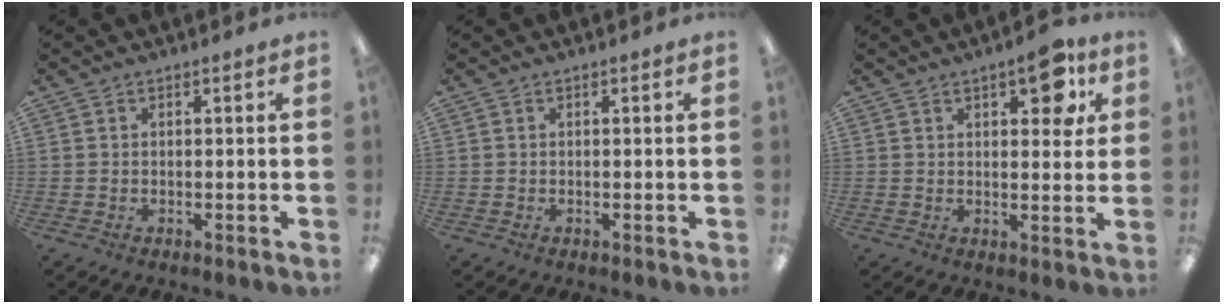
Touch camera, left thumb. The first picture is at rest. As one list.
[{"total": 0.0}, {"total": 8.4, "force": [4.4, 3.6, 6.2], "torque": [-0.071, -0.018, 0.069]}]